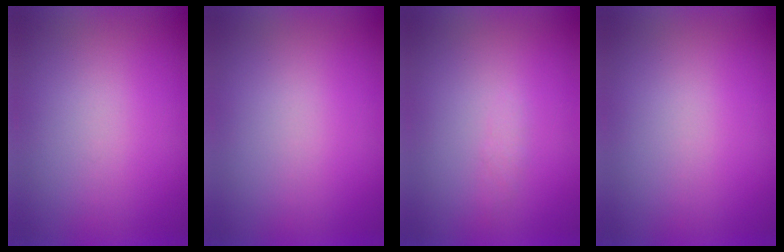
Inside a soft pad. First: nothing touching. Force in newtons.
{"total": 3.0}
{"total": 1.2}
{"total": 3.0}